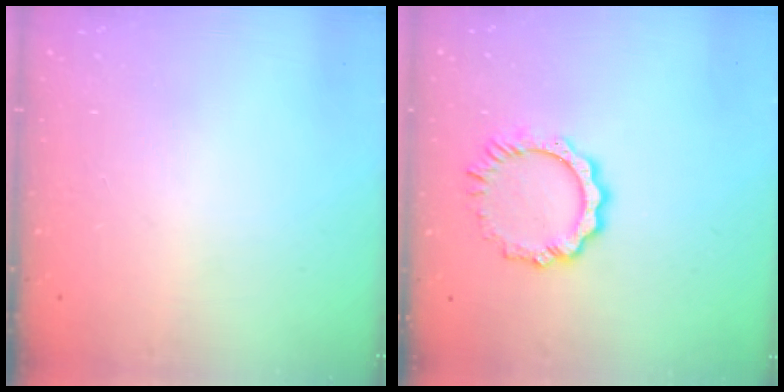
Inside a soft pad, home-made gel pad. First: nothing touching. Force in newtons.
{"total": 8.1, "press": 8.1, "slide": 0.7}